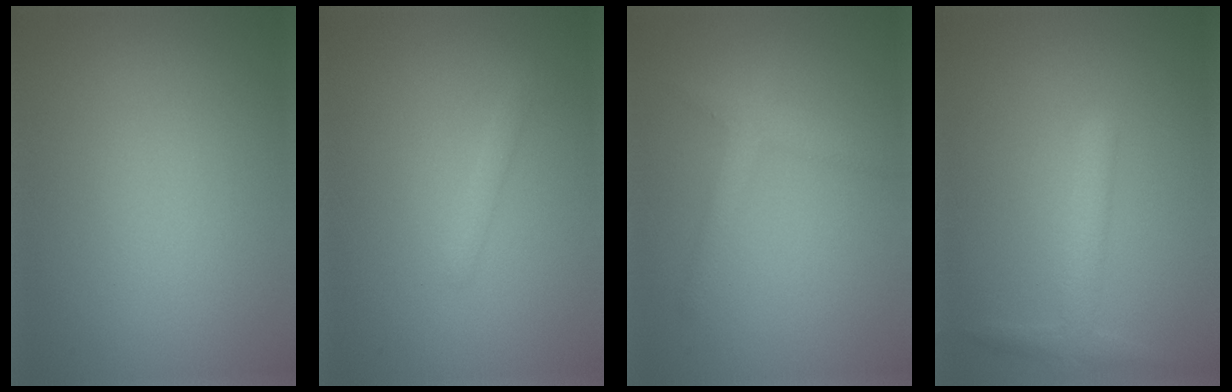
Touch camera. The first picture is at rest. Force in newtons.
{"total": 1.1, "press": 1.1, "slide": 0.0}
{"total": 2.1, "press": 2.1, "slide": 0.1}
{"total": 2.3, "press": 2.3, "slide": 0.0}